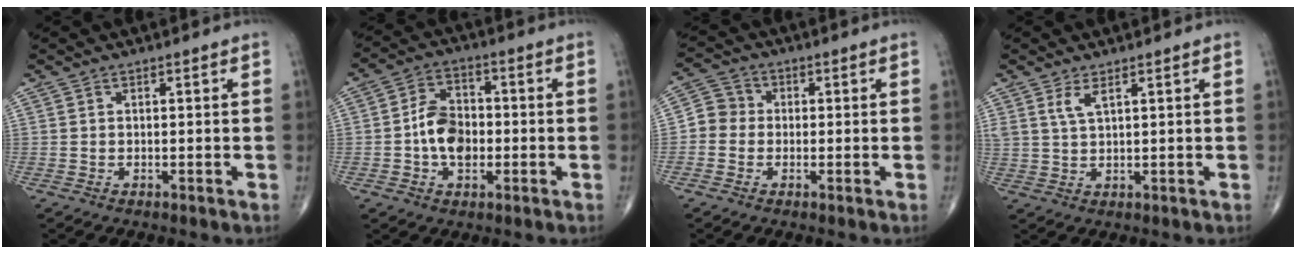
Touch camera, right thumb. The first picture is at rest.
{"total": 8.6, "force": [-1.3, 5.9, 6.0], "torque": [-0.082, 0.019, -0.031]}
{"total": 4.6, "force": [-0.6, 4.4, 1.4], "torque": [-0.004, 0.013, -0.026]}
{"total": 2.8, "force": [1.7, 0.8, 2.2], "torque": [-0.047, -0.008, 0.039]}